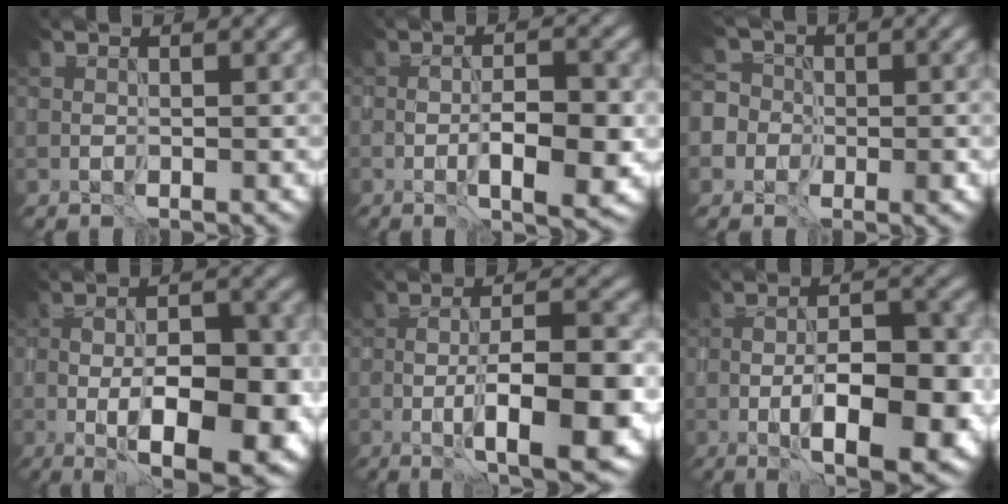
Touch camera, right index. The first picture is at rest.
{"total": 5.2, "force": [-1.2, 1.6, 4.8], "torque": [-0.076, -0.005, -0.014]}
{"total": 8.4, "force": [-2.3, 7.7, 2.4], "torque": [-0.033, 0.007, -0.087]}
{"total": 11.1, "force": [-3.1, 4.3, 9.7], "torque": [-0.121, 0.003, -0.043]}
{"total": 9.4, "force": [-2.7, 2.6, 8.6], "torque": [-0.123, -0.002, -0.040]}
{"total": 9.7, "force": [-2.8, 3.5, 8.6], "torque": [-0.128, -0.003, -0.038]}